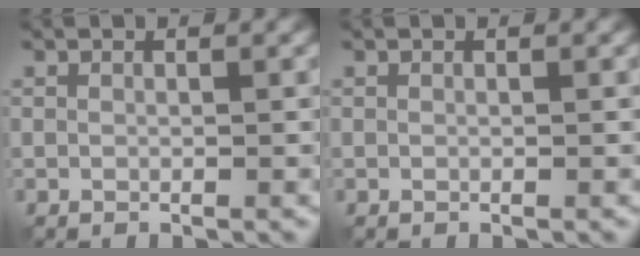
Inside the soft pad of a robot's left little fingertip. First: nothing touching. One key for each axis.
{"total": 0.0}